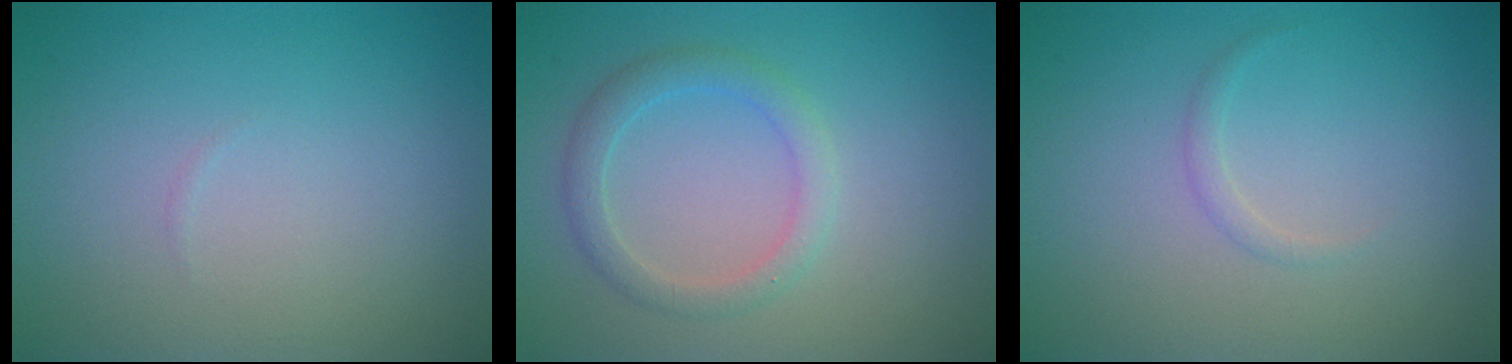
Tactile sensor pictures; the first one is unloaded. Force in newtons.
{"total": 2.3, "press": 2.3, "slide": 0.1}
{"total": 0.7, "press": 0.7, "slide": 0.0}